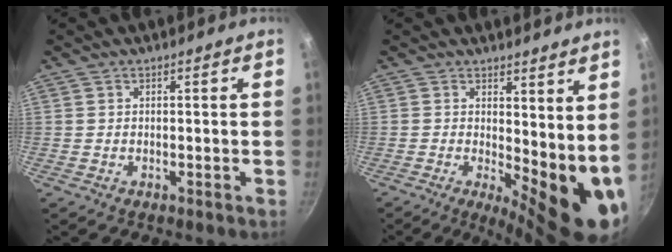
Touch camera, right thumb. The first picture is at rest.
{"total": 11.9, "force": [1.9, 4.6, 10.9], "torque": [-0.118, -0.031, 0.035]}